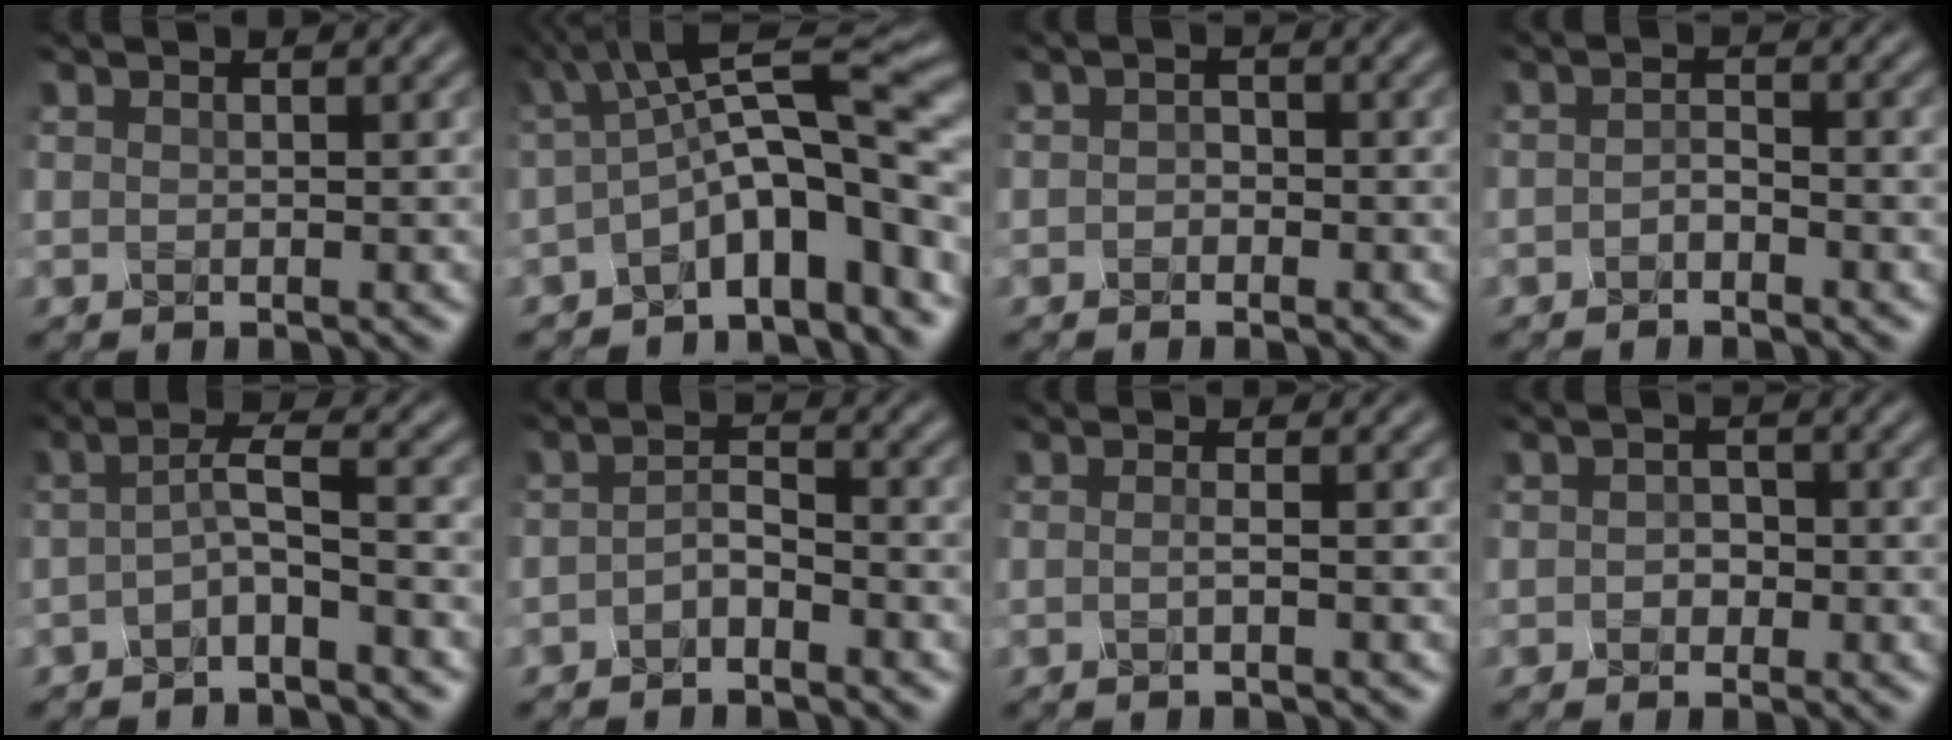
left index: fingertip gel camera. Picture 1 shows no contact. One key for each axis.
{"total": 10.5, "fx": -1.8, "fy": 3.0, "fz": 9.9, "tx": -0.136, "ty": 0.021, "tz": -0.047}
{"total": 1.2, "fx": -0.8, "fy": 0.8, "fz": 0.4, "tx": -0.004, "ty": 0.003, "tz": -0.022}
{"total": 1.5, "fx": -1.4, "fy": 0.5, "fz": 0.5, "tx": -0.012, "ty": 0.001, "tz": -0.030}
{"total": 2.6, "fx": -1.5, "fy": 0.2, "fz": 2.1, "tx": -0.043, "ty": 0.006, "tz": -0.036}
{"total": 2.1, "fx": -1.9, "fy": 0.5, "fz": 0.8, "tx": -0.017, "ty": 0.006, "tz": -0.041}
{"total": 1.1, "fx": -0.8, "fy": 0.2, "fz": 0.7, "tx": -0.010, "ty": -0.001, "tz": -0.027}
{"total": 1.7, "fx": -0.8, "fy": 1.3, "fz": 0.6, "tx": -0.010, "ty": 0.001, "tz": -0.023}